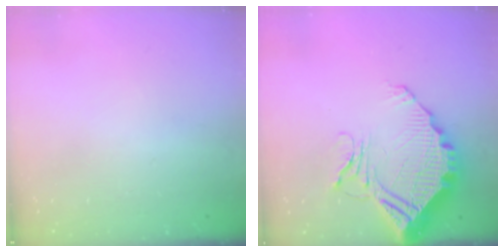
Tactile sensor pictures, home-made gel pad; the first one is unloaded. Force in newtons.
{"total": 15.9, "press": 15.8, "slide": 1.0}